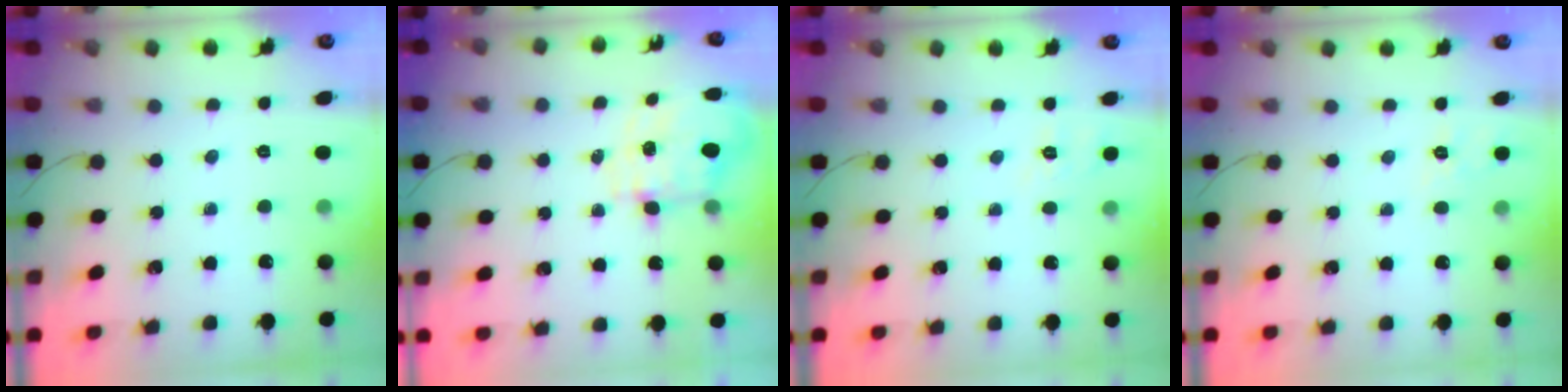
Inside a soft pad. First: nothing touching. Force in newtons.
{"total": 3.5, "press": 3.2, "slide": 1.4}
{"total": 5.8, "press": 5.5, "slide": 2.0}
{"total": 9.1, "press": 8.8, "slide": 2.0}